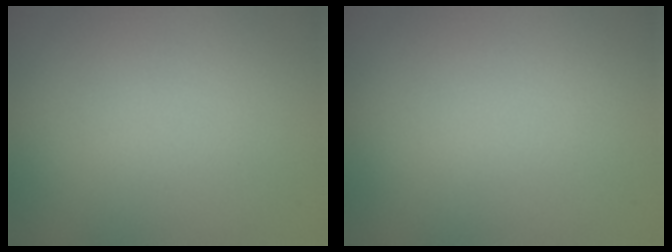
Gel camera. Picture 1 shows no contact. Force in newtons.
{"total": 0.0}